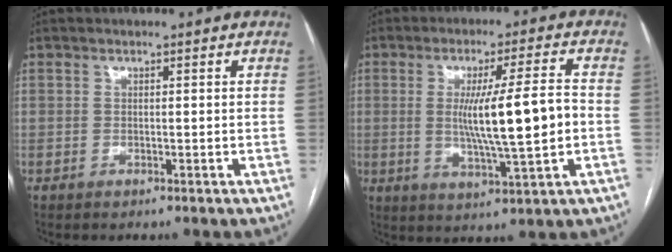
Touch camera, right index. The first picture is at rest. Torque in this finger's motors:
{"motor_torque": [1.49, -0.12, 0.79, 0.21]}